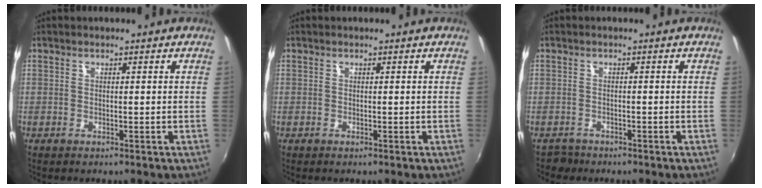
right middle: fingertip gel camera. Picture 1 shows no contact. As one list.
[{"total": 0.0}, {"total": 1.4, "force": [-1.2, 0.6, -0.2], "torque": [-0.001, 0.001, -0.023]}]